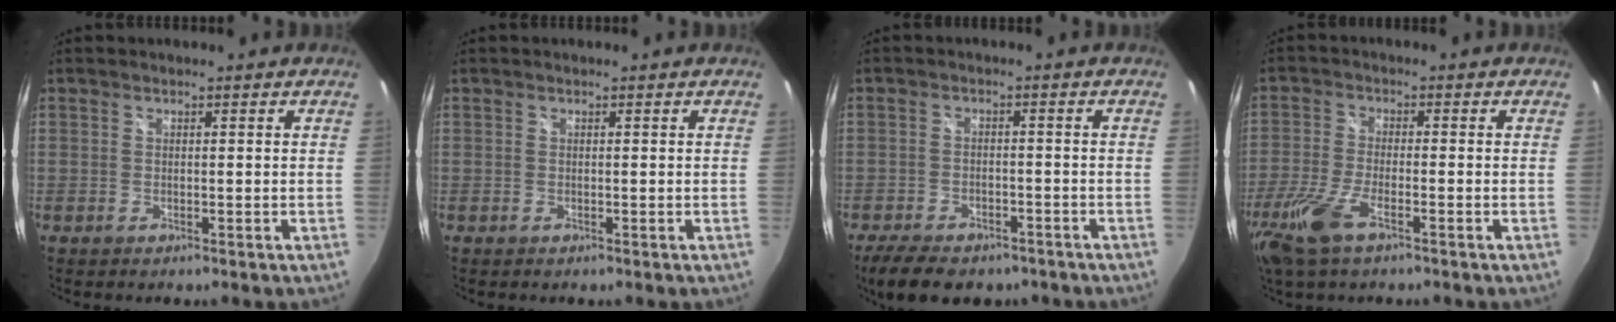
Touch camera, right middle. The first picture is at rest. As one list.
[{"total": 0.0}, {"total": 11.4, "force": [-8.8, 4.9, 5.5], "torque": [-0.123, -0.013, -0.132]}, {"total": 8.8, "force": [-5.3, 2.5, 6.6], "torque": [-0.160, -0.018, -0.107]}]